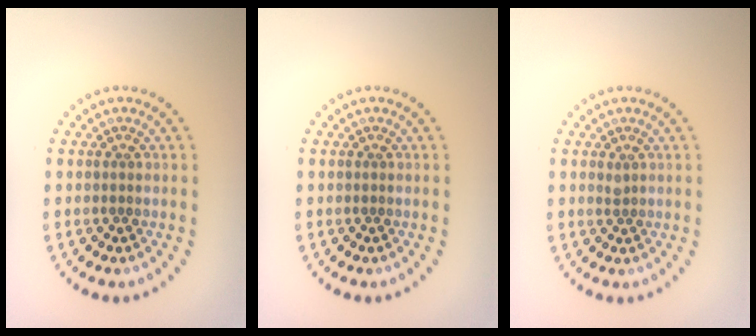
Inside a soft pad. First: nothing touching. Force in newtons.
{"total": 0.0}
{"total": 0.6, "press": 0.4, "slide": 0.4}